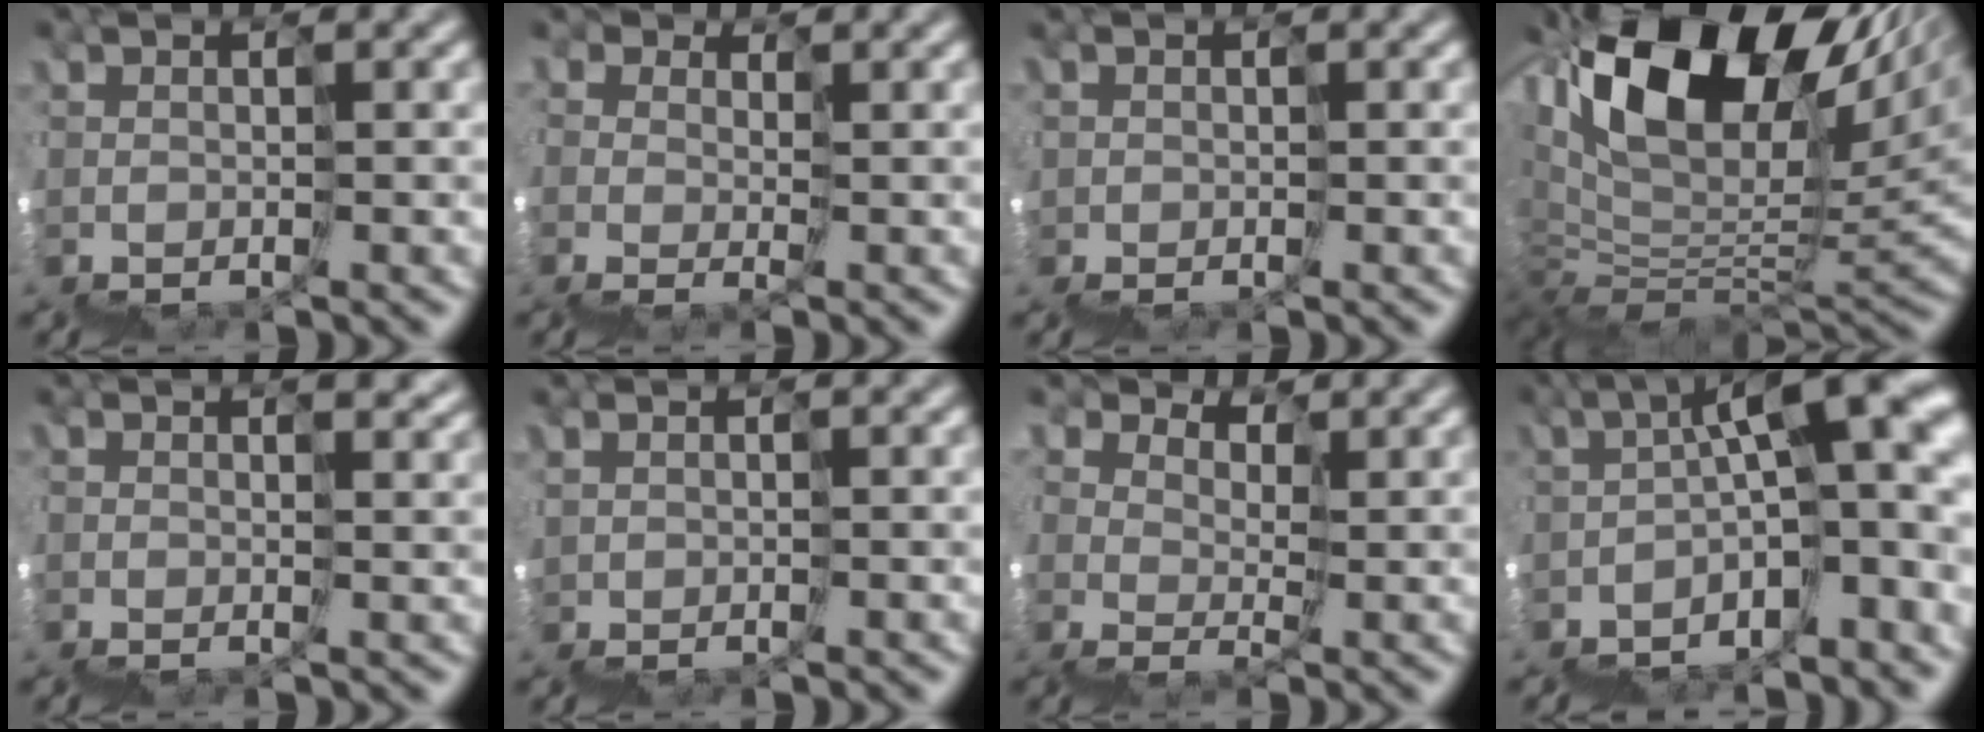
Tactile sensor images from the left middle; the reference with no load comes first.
{"total": 2.2, "force": [0.1, 1.7, 1.4], "torque": [-0.022, -0.010, 0.007]}
{"total": 1.4, "force": [-0.3, 1.2, 0.5], "torque": [-0.011, -0.008, -0.002]}
{"total": 14.0, "force": [7.9, 6.5, 9.5], "torque": [-0.177, 0.046, 0.135]}
{"total": 5.4, "force": [2.4, 2.9, 3.9], "torque": [-0.053, -0.003, 0.046]}
{"total": 0.7, "force": [0.3, 0.7, 0.1], "torque": [-0.007, -0.005, 0.009]}
{"total": 3.2, "force": [3.0, 1.0, -0.2], "torque": [0.016, 0.015, 0.063]}
{"total": 11.3, "force": [-0.9, 4.4, 10.4], "torque": [-0.148, 0.013, -0.003]}